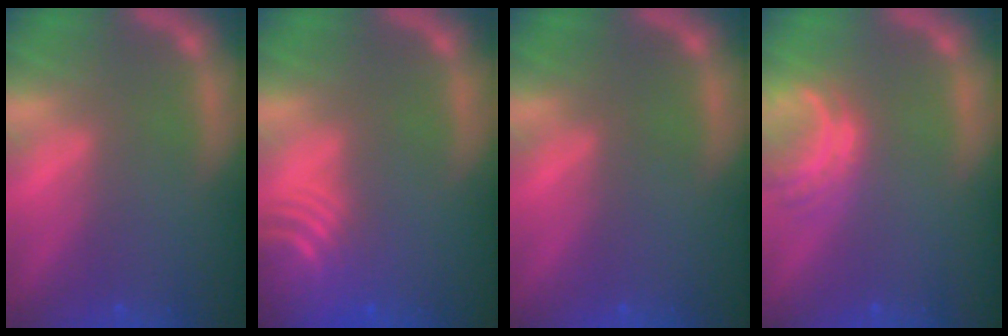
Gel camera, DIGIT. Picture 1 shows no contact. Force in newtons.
{"total": 7.5}
{"total": 0.0}
{"total": 3.0}